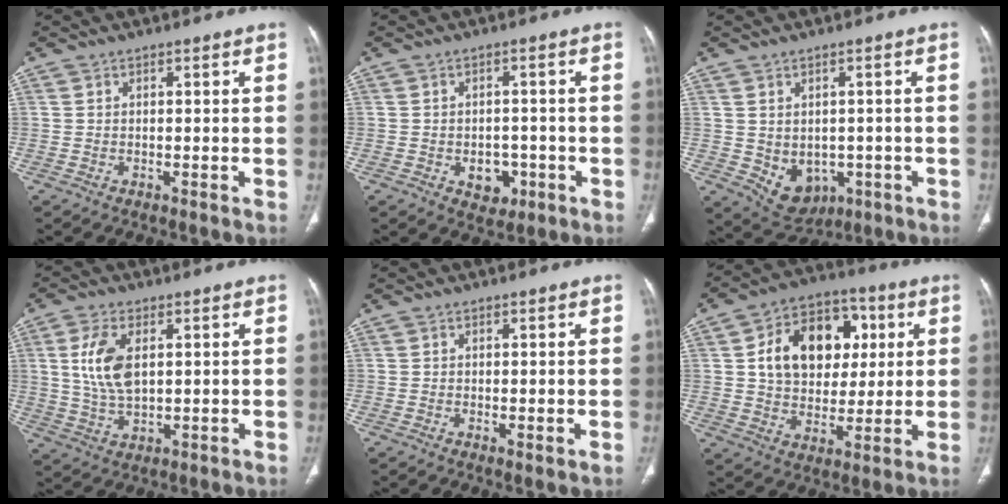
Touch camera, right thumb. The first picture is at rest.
{"total": 5.0, "force": [-1.8, 3.7, 2.9], "torque": [-0.016, 0.011, -0.016]}
{"total": 8.1, "force": [-2.0, 6.3, 4.7], "torque": [-0.050, 0.005, -0.005]}
{"total": 9.3, "force": [2.2, 4.9, 7.6], "torque": [-0.156, -0.008, 0.047]}
{"total": 0.9, "force": [0.0, 0.3, 0.8], "torque": [-0.018, -0.006, -0.001]}
{"total": 17.6, "force": [4.0, 12.8, 11.4], "torque": [-0.144, 0.009, 0.065]}